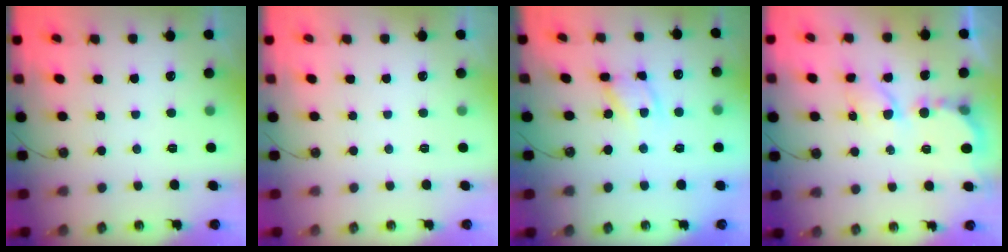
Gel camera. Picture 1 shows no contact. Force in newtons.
{"total": 0.0}
{"total": 10.5, "press": 10.5, "slide": 0.8}
{"total": 6.3, "press": 6.2, "slide": 0.7}